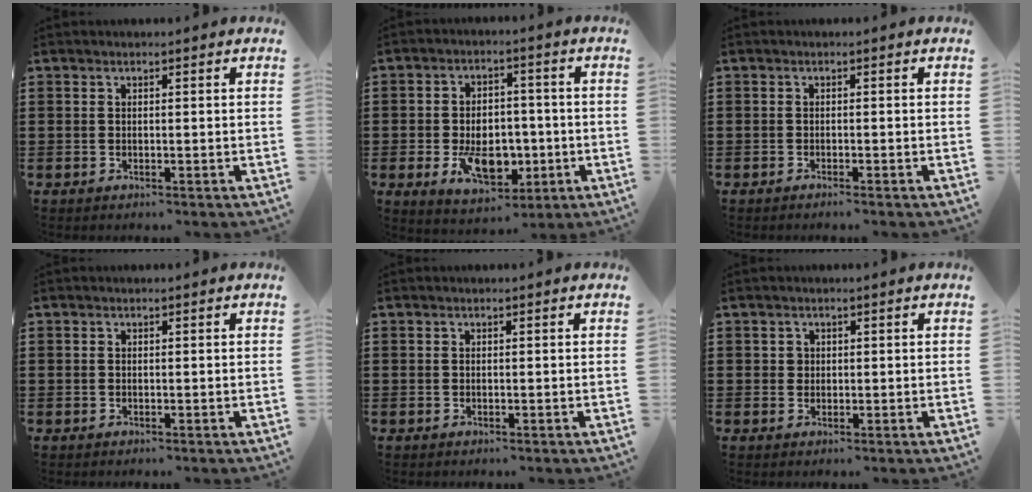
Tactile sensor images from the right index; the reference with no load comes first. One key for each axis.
{"total": 9.0, "fx": -2.2, "fy": 5.9, "fz": 6.3, "tx": -0.099, "ty": 0.007, "tz": -0.037}
{"total": 0.6, "fx": -0.6, "fy": -0.1, "fz": 0.2, "tx": -0.005, "ty": -0.003, "tz": -0.012}
{"total": 0.0}
{"total": 0.0}
{"total": 0.9, "fx": 0.4, "fy": 0.8, "fz": 0.2, "tx": -0.006, "ty": 0.004, "tz": 0.008}